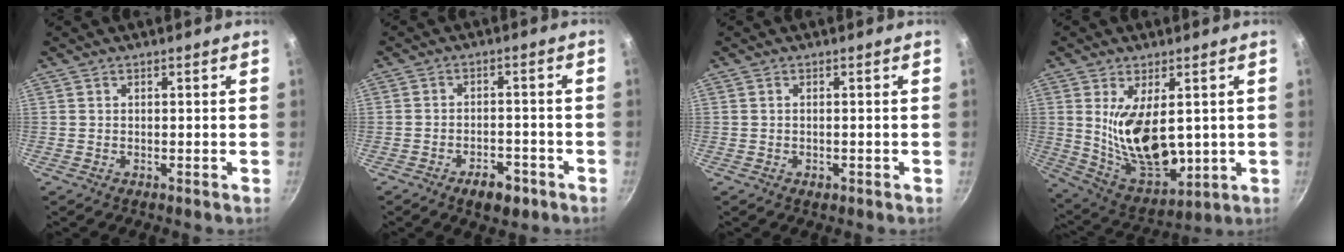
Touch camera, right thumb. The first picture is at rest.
{"total": 6.0, "force": [-3.6, 3.2, 3.6], "torque": [-0.038, 0.025, -0.048]}
{"total": 1.2, "force": [-0.5, 0.7, 0.9], "torque": [-0.013, 0.002, -0.007]}
{"total": 15.5, "force": [1.9, 8.4, 12.9], "torque": [-0.193, -0.040, 0.061]}